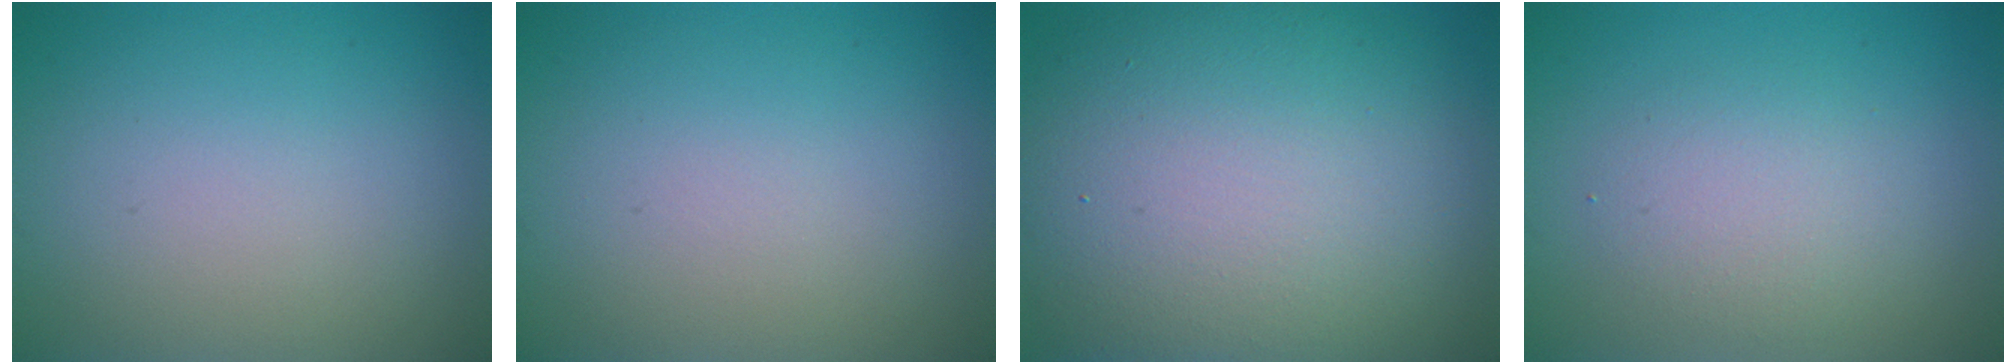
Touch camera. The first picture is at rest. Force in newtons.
{"total": 0.0}
{"total": 14.6, "press": 14.5, "slide": 0.5}
{"total": 2.6, "press": 2.6, "slide": 0.2}